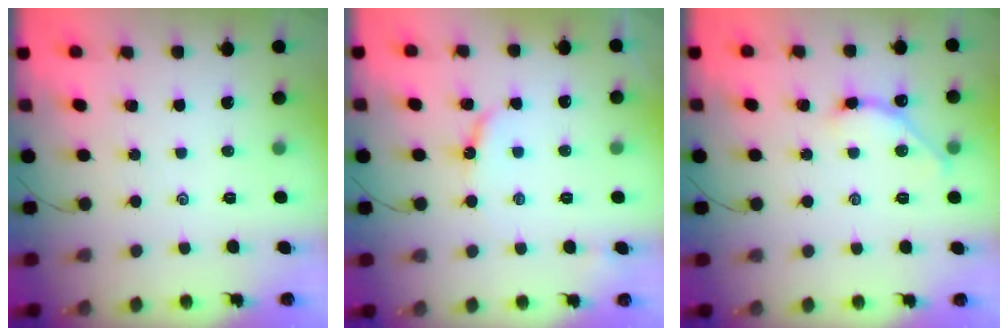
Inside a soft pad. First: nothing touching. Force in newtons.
{"total": 5.3, "press": 5.3, "slide": 0.5}
{"total": 4.9, "press": 4.9, "slide": 0.7}